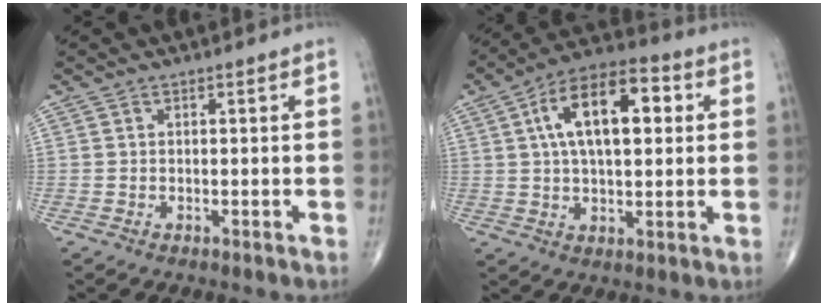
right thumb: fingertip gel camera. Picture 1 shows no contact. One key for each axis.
{"total": 15.9, "fx": 3.7, "fy": 7.7, "fz": 13.3, "tx": -0.208, "ty": 0.020, "tz": 0.054}